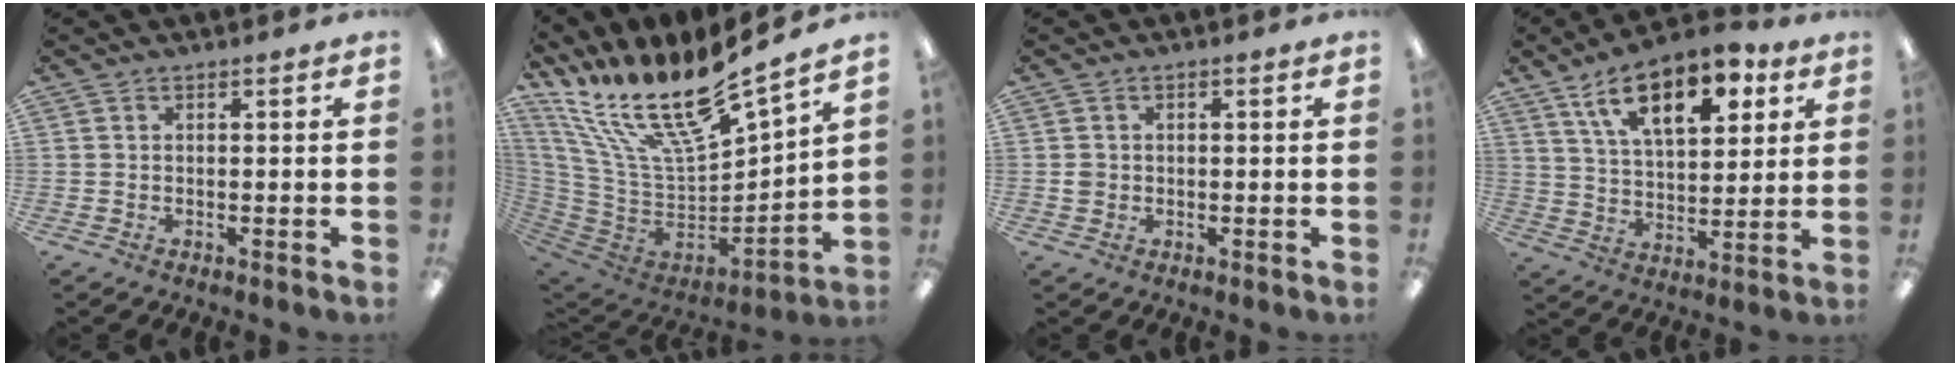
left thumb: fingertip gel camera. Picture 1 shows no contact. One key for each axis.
{"total": 22.0, "fx": 15.8, "fy": 5.8, "fz": 14.2, "tx": -0.271, "ty": -0.120, "tz": 0.271}
{"total": 1.7, "fx": -0.1, "fy": 1.5, "fz": 0.6, "tx": -0.003, "ty": 0.002, "tz": -0.005}
{"total": 16.3, "fx": 9.2, "fy": 8.1, "fz": 10.8, "tx": -0.158, "ty": -0.029, "tz": 0.156}